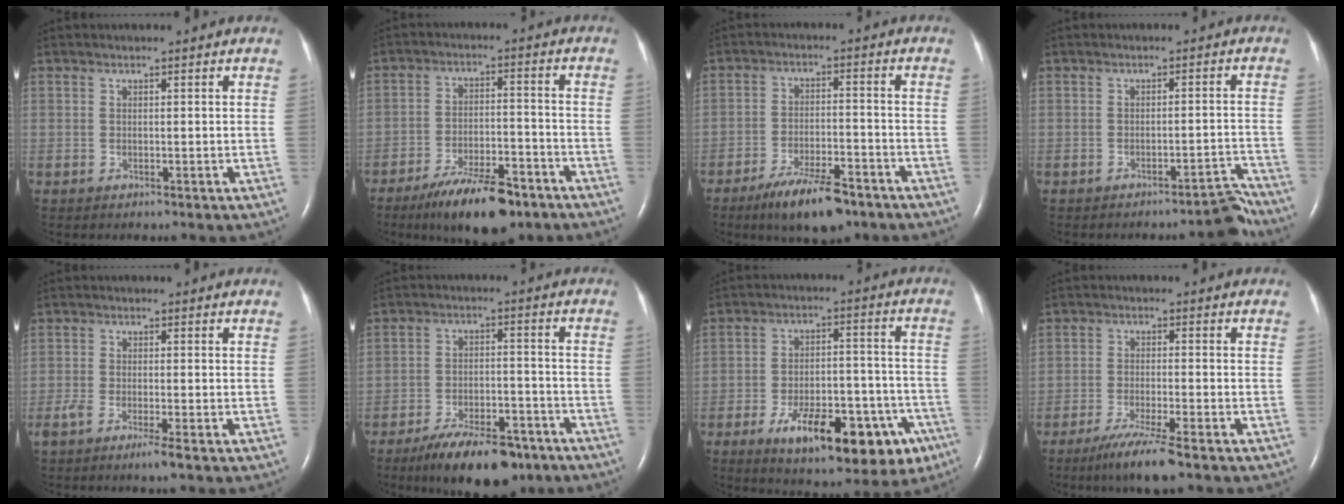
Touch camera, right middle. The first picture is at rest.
{"total": 11.7, "force": [-8.3, 3.4, 7.5], "torque": [-0.127, -0.009, -0.137]}
{"total": 9.4, "force": [-6.7, 2.5, 6.1], "torque": [-0.108, -0.010, -0.110]}
{"total": 3.5, "force": [-3.5, 0.0, 0.7], "torque": [0.012, 0.012, -0.044]}
{"total": 3.2, "force": [-2.1, -0.1, 2.4], "torque": [-0.050, -0.009, -0.041]}
{"total": 12.4, "force": [-9.1, 4.4, 7.1], "torque": [-0.113, -0.002, -0.147]}
{"total": 18.7, "force": [-10.2, 6.9, 14.0], "torque": [-0.148, 0.018, -0.139]}
{"total": 6.9, "force": [-4.9, -0.3, 4.8], "torque": [-0.093, -0.022, -0.089]}